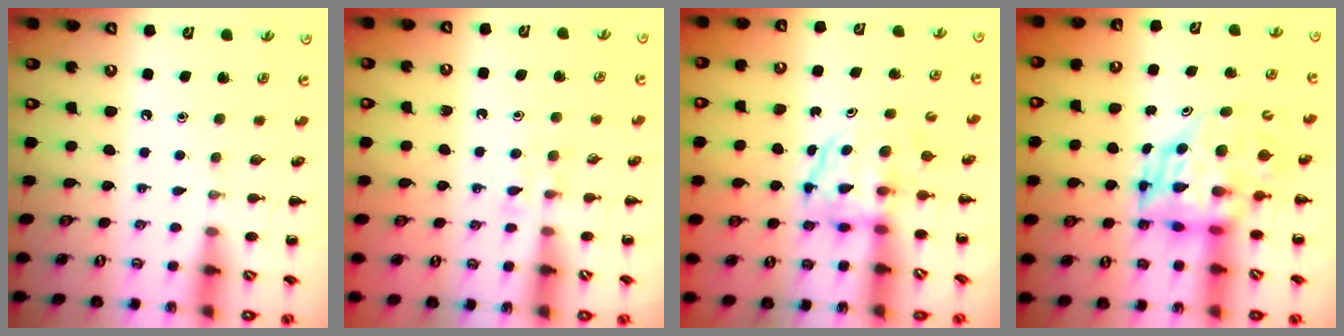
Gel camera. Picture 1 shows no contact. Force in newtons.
{"total": 4.8, "press": 4.5, "slide": 1.7}
{"total": 3.7, "press": 3.7, "slide": 0.3}
{"total": 6.3, "press": 6.0, "slide": 1.7}